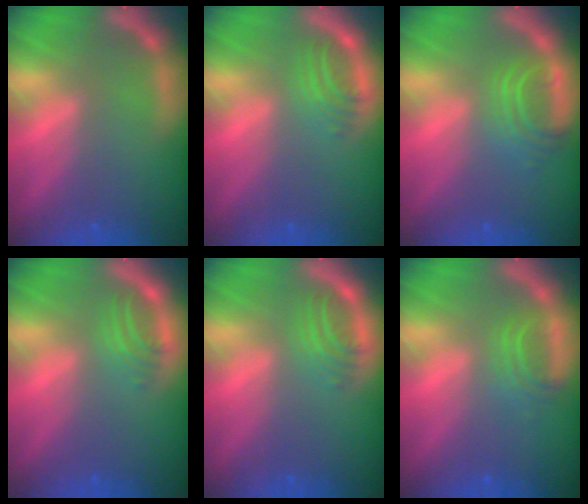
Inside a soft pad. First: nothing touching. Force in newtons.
{"total": 2.9}
{"total": 4.0}
{"total": 2.5}
{"total": 2.9}
{"total": 2.5}